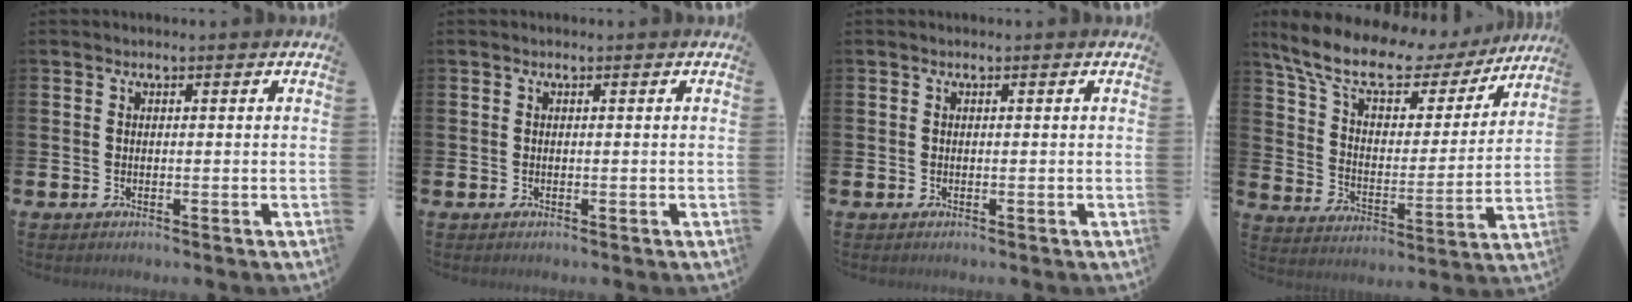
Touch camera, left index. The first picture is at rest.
{"total": 0.0}
{"total": 0.0}
{"total": 11.6, "force": [9.3, 4.2, 5.4], "torque": [-0.141, -0.054, 0.160]}